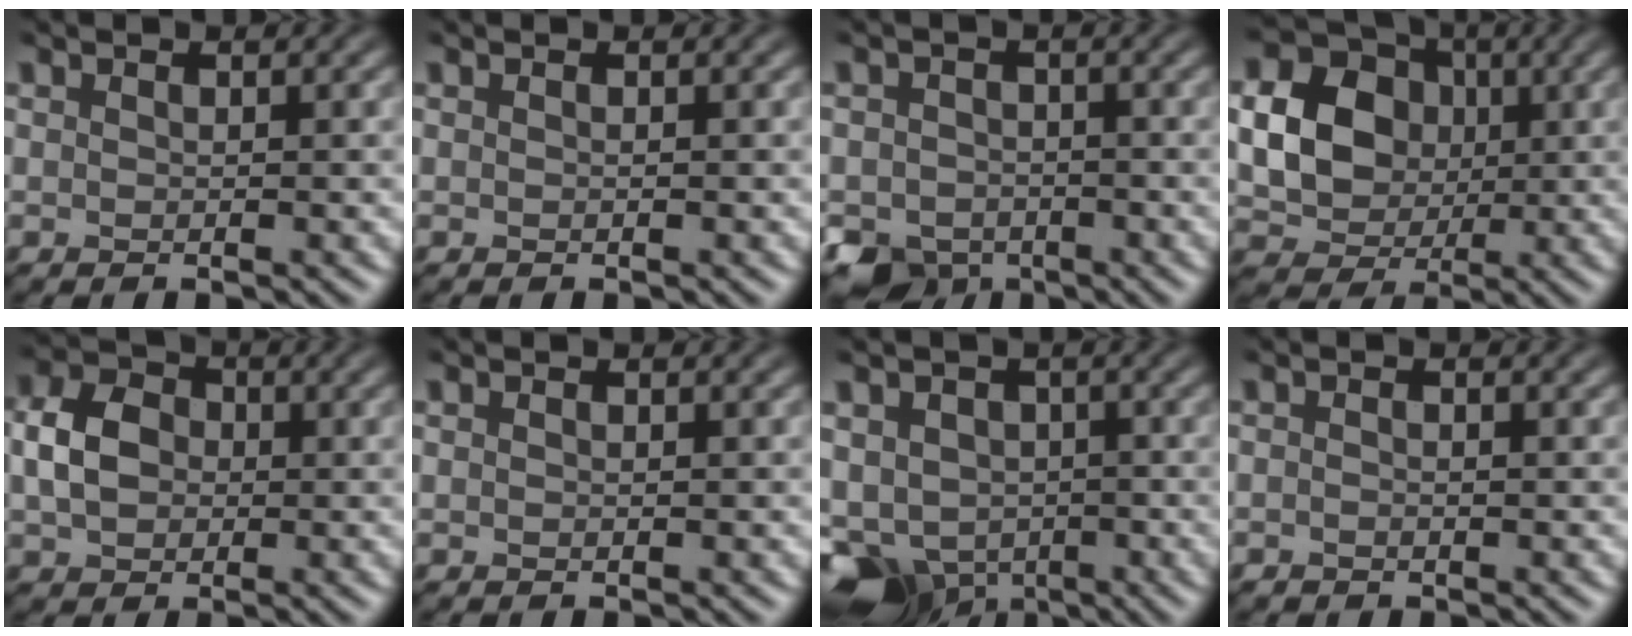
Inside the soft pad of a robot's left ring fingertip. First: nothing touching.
{"total": 0.0}
{"total": 3.7, "force": [-2.2, 2.9, 0.7], "torque": [-0.013, -0.015, -0.047]}
{"total": 12.0, "force": [0.4, 10.3, 6.2], "torque": [-0.133, 0.022, -0.014]}
{"total": 4.0, "force": [-1.3, 3.1, 2.2], "torque": [-0.051, 0.000, -0.033]}
{"total": 0.0}
{"total": 9.4, "force": [-5.5, 6.6, 3.6], "torque": [-0.050, -0.020, -0.083]}
{"total": 0.7, "force": [-0.6, 0.1, -0.2], "torque": [0.001, -0.002, -0.012]}